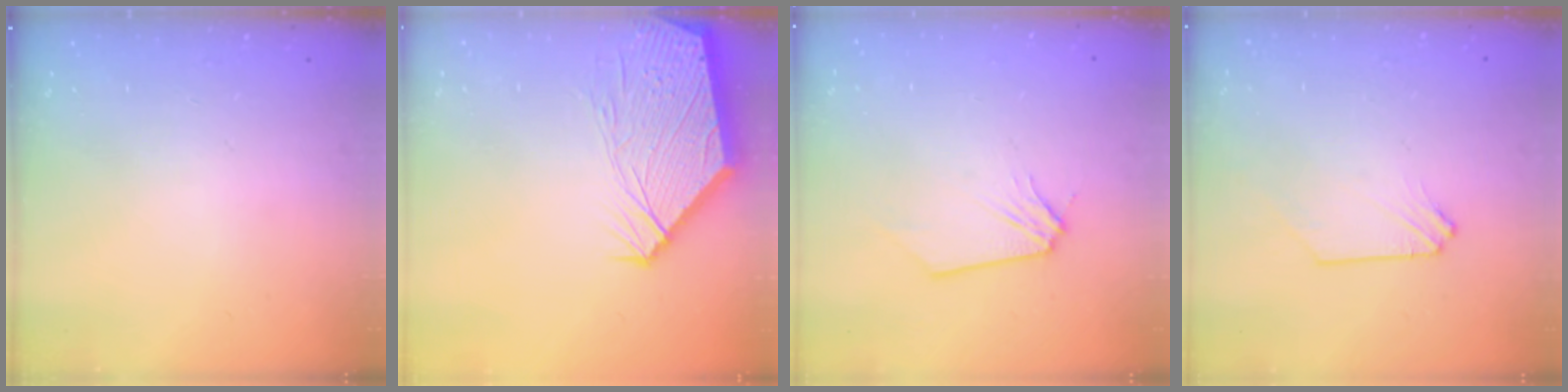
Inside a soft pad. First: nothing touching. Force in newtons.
{"total": 13.0, "press": 12.9, "slide": 1.9}
{"total": 0.0}
{"total": 0.0}